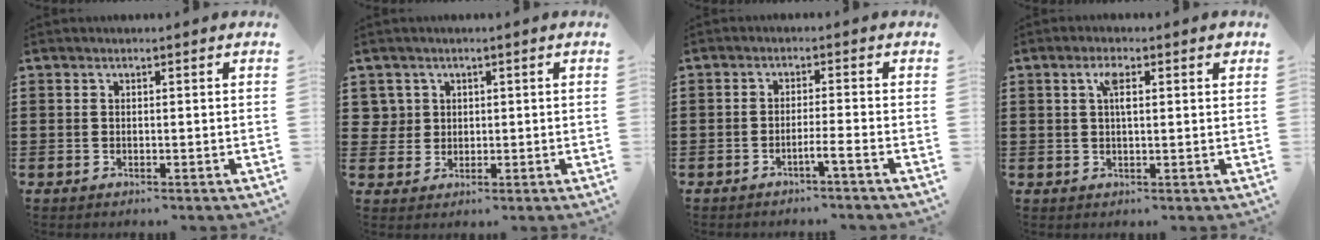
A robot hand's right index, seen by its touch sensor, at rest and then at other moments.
{"total": 2.8, "force": [0.8, 2.6, 0.1], "torque": [-0.017, 0.012, 0.015]}
{"total": 2.3, "force": [-1.6, -0.5, 1.5], "torque": [-0.026, -0.003, -0.031]}
{"total": 3.3, "force": [1.1, 0.9, 3.0], "torque": [-0.046, 0.001, 0.013]}